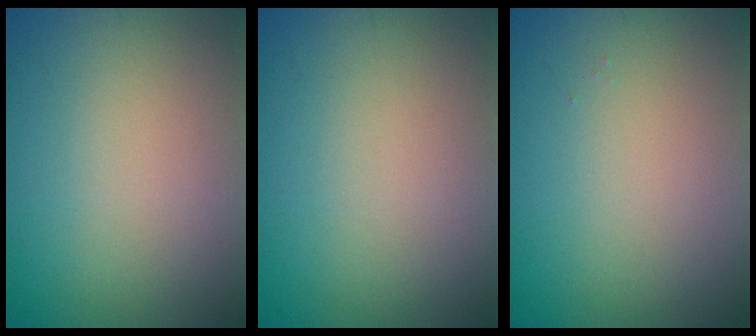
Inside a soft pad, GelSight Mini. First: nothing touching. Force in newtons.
{"total": 0.0}
{"total": 0.0}